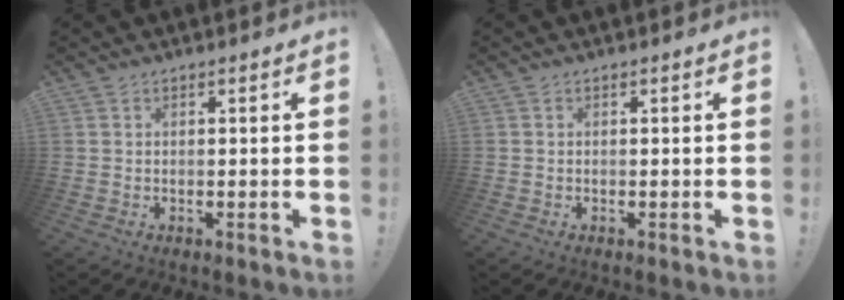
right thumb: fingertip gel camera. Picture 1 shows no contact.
{"total": 0.0}